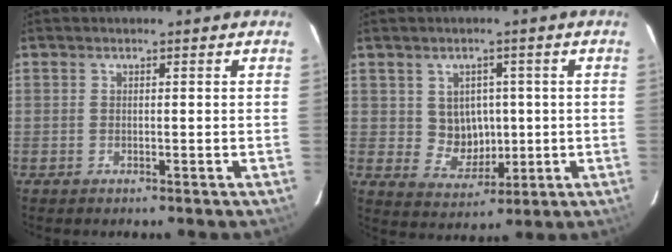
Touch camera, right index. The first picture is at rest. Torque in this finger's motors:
{"motor_torque": [0.08, 0.05, 0.02, 0.00]}